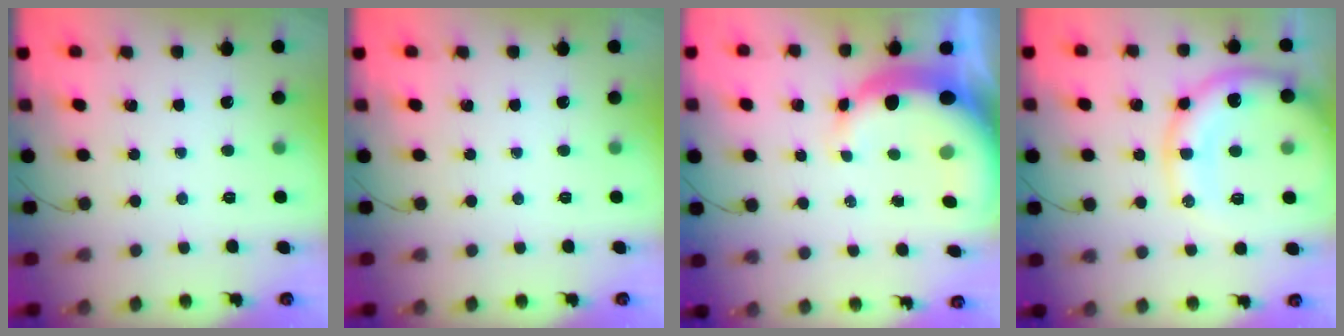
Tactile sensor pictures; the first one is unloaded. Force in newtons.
{"total": 0.0}
{"total": 12.5, "press": 12.3, "slide": 2.5}
{"total": 17.0, "press": 16.9, "slide": 2.2}